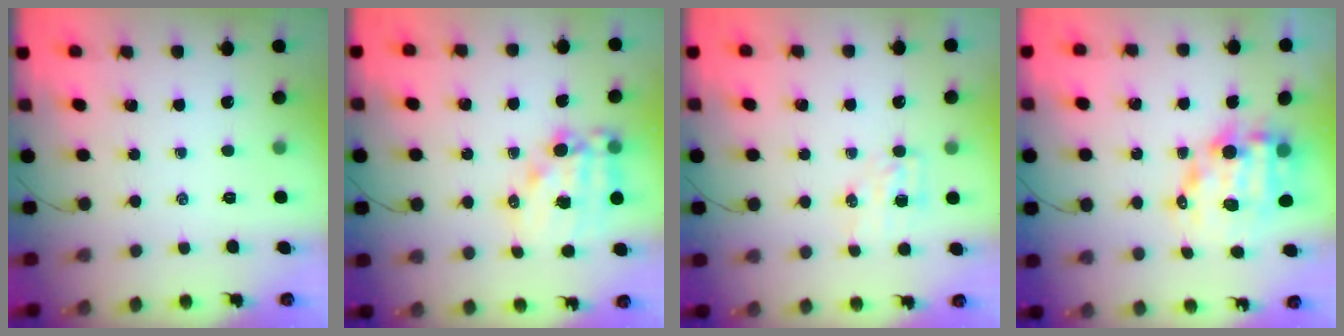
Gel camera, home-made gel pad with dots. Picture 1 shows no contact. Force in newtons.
{"total": 12.6, "press": 12.2, "slide": 3.1}
{"total": 4.7, "press": 4.7, "slide": 0.5}
{"total": 12.4, "press": 12.0, "slide": 3.1}